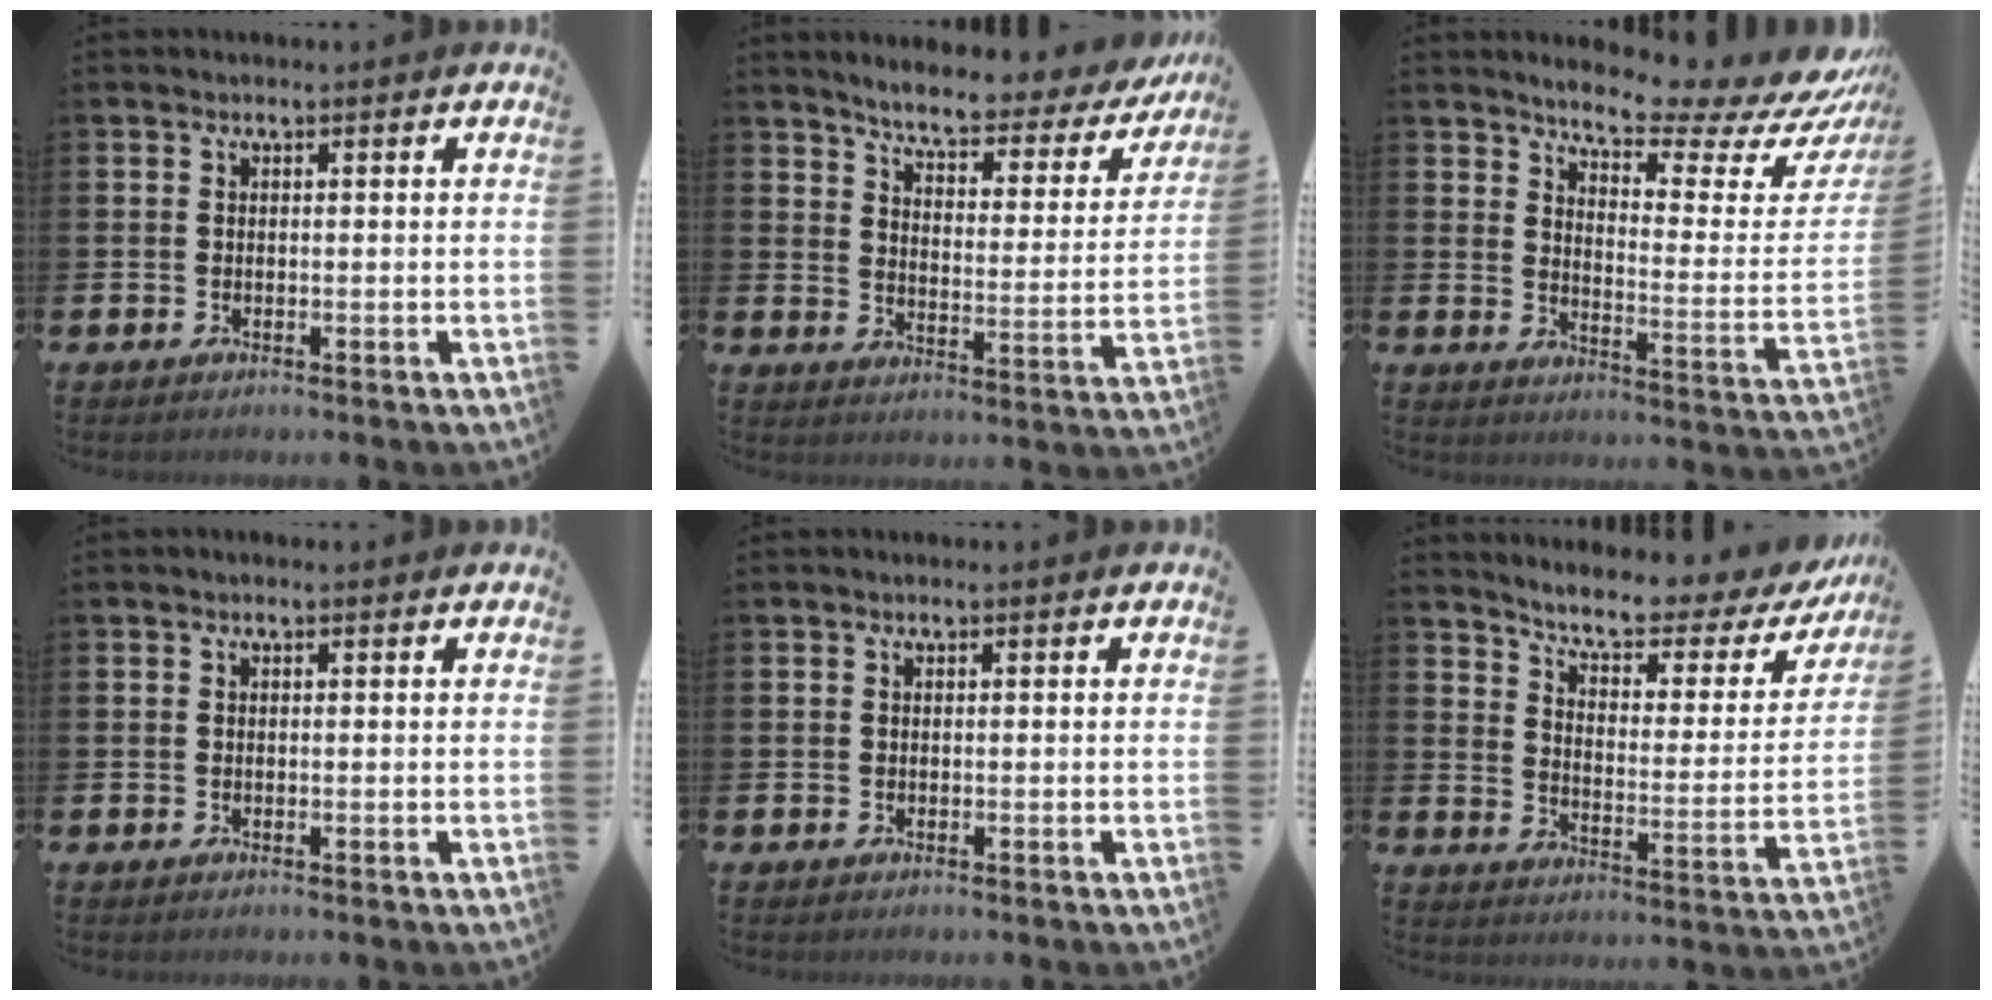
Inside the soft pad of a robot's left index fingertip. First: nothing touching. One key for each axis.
{"total": 5.8, "fx": 5.3, "fy": 1.0, "fz": 2.2, "tx": -0.065, "ty": -0.041, "tz": 0.084}
{"total": 7.3, "fx": 6.8, "fy": 0.9, "fz": 2.5, "tx": -0.060, "ty": -0.061, "tz": 0.109}
{"total": 0.0}
{"total": 0.0}
{"total": 7.1, "fx": 6.3, "fy": 1.3, "fz": 3.0, "tx": -0.083, "ty": -0.043, "tz": 0.102}